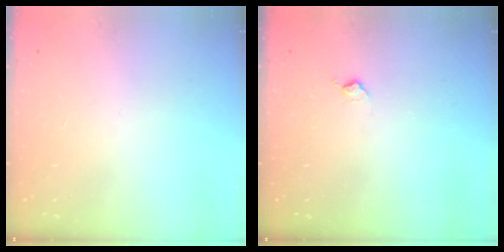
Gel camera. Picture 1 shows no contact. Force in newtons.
{"total": 4.1, "press": 4.0, "slide": 0.5}